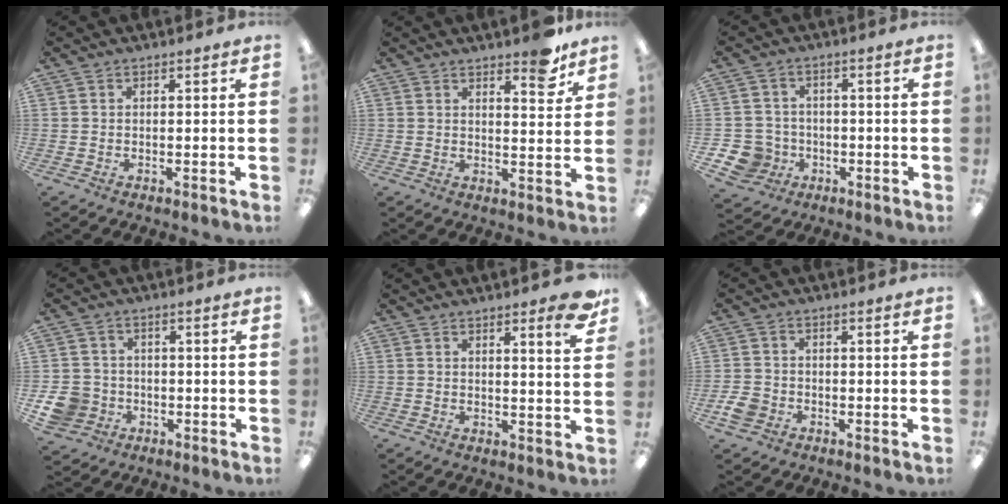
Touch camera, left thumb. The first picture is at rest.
{"total": 7.1, "force": [5.5, 2.2, 3.8], "torque": [-0.032, -0.037, 0.087]}
{"total": 7.2, "force": [-2.4, 6.6, 1.8], "torque": [-0.055, 0.015, -0.041]}
{"total": 7.7, "force": [-2.5, 6.9, 2.5], "torque": [-0.061, 0.022, -0.044]}
{"total": 5.9, "force": [4.1, 0.7, 4.1], "torque": [-0.050, -0.024, 0.062]}
{"total": 4.4, "force": [-1.9, 3.5, 1.8], "torque": [-0.038, 0.007, -0.035]}